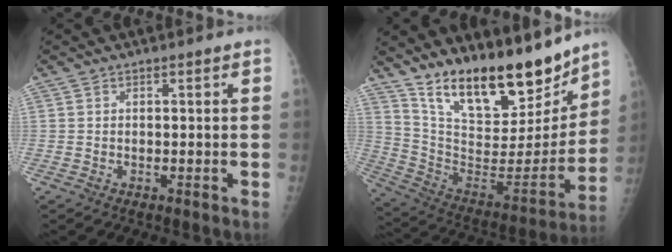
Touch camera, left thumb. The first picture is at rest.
{"total": 25.1, "force": [18.9, 9.0, 13.9], "torque": [-0.188, -0.090, 0.320]}